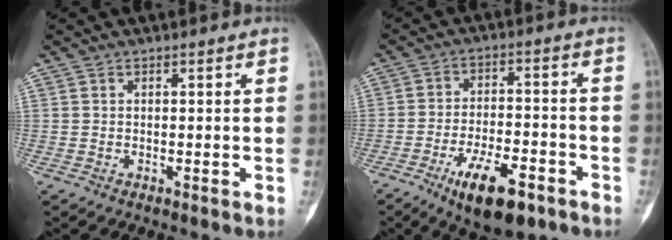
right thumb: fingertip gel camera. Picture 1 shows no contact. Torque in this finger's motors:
{"motor_torque": [2.55, 0.13, 1.21, -1.56, 0.20]}